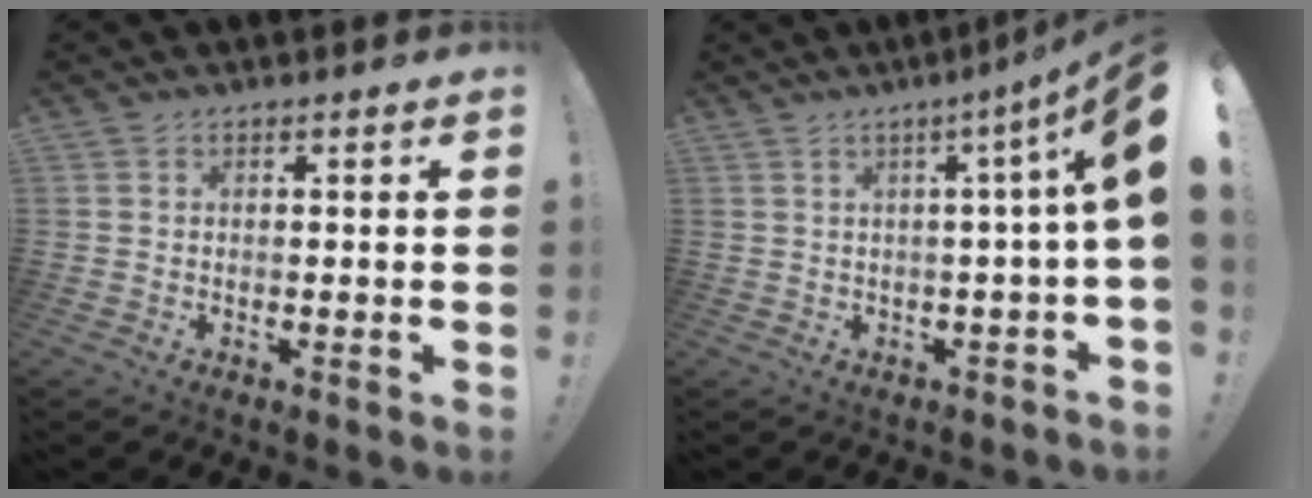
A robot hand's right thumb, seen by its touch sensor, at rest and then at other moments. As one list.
[{"total": 6.7, "force": [0.6, -0.6, 6.7], "torque": [-0.090, -0.022, 0.004]}]